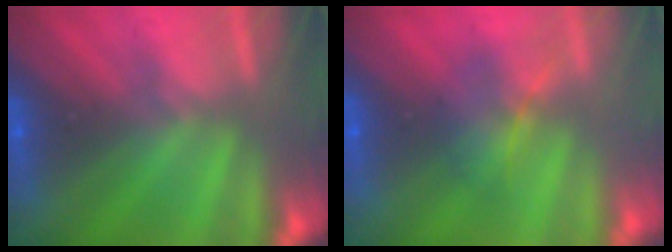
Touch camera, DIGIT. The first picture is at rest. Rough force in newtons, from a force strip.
{"total": 1.6}